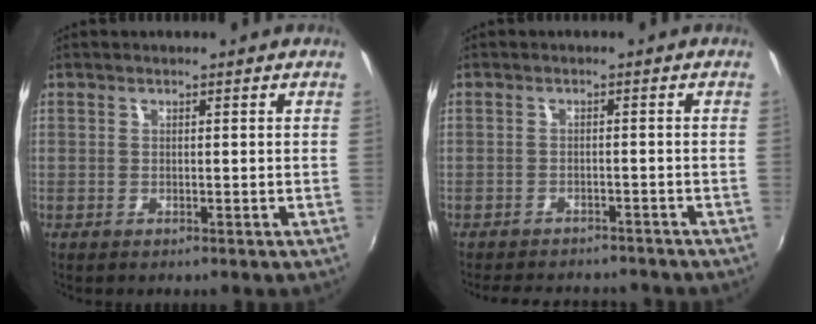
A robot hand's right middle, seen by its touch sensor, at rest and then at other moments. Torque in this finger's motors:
{"motor_torque": [0.62, -0.92, -0.02, 0.00]}